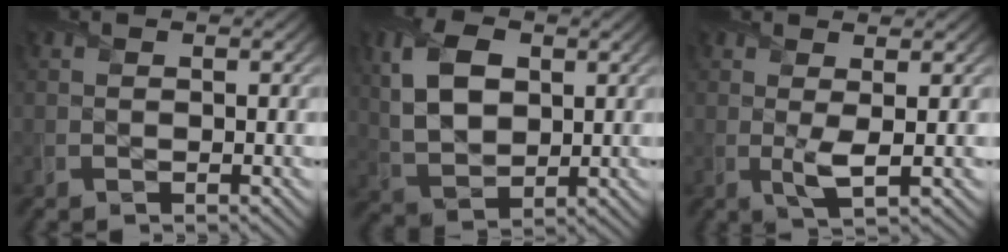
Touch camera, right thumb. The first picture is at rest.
{"total": 8.9, "force": [2.5, 5.6, 6.4], "torque": [-0.162, 0.009, 0.049]}
{"total": 2.6, "force": [0.5, 0.4, 2.5], "torque": [-0.053, -0.003, 0.010]}